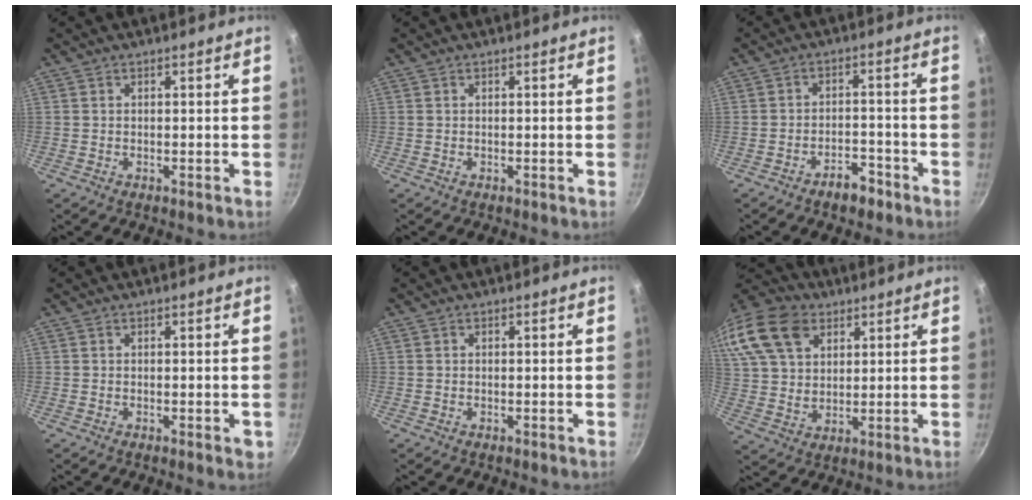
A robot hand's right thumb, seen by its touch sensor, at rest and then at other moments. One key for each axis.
{"total": 0.0}
{"total": 4.8, "fx": -3.5, "fy": 2.3, "fz": 2.3, "tx": -0.021, "ty": 0.033, "tz": -0.049}
{"total": 1.6, "fx": -0.4, "fy": 0.5, "fz": 1.5, "tx": -0.019, "ty": -0.002, "tz": -0.005}
{"total": 0.0}
{"total": 21.8, "fx": 10.6, "fy": 14.7, "fz": 12.2, "tx": -0.268, "ty": 0.018, "tz": 0.199}